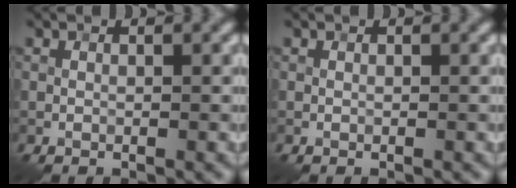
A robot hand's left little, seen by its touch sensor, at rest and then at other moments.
{"total": 0.0}